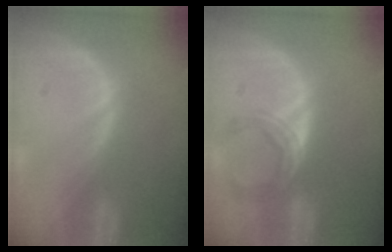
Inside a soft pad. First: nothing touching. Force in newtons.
{"total": 4.9, "press": 4.6, "slide": 1.6}